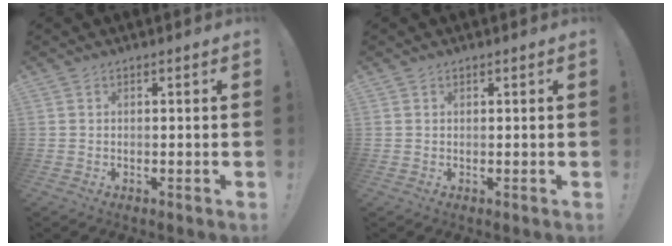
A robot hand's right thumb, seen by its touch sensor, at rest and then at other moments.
{"total": 0.5, "force": [0.4, 0.3, 0.0], "torque": [0.006, -0.003, 0.007]}